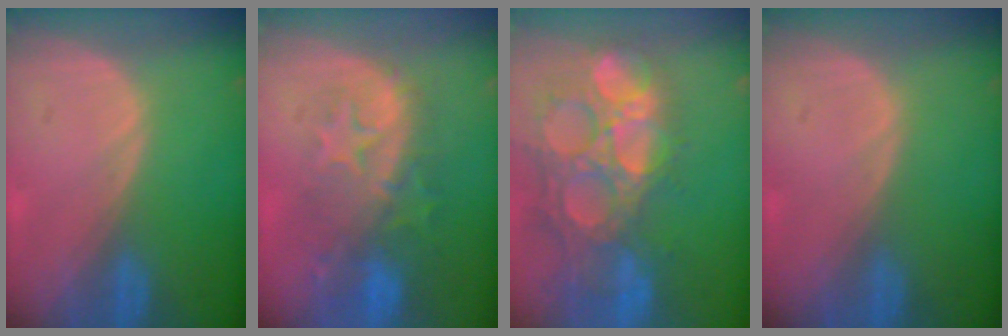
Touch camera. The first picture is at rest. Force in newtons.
{"total": 9.8, "press": 9.1, "slide": 3.5}
{"total": 15.0, "press": 12.4, "slide": 8.4}
{"total": 0.0}